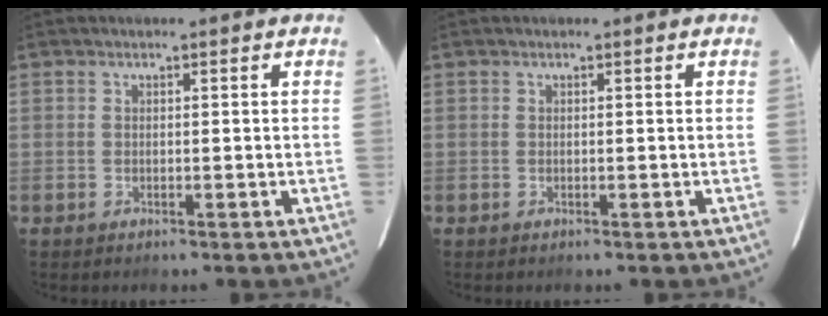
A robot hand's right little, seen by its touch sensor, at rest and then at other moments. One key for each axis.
{"total": 0.0}